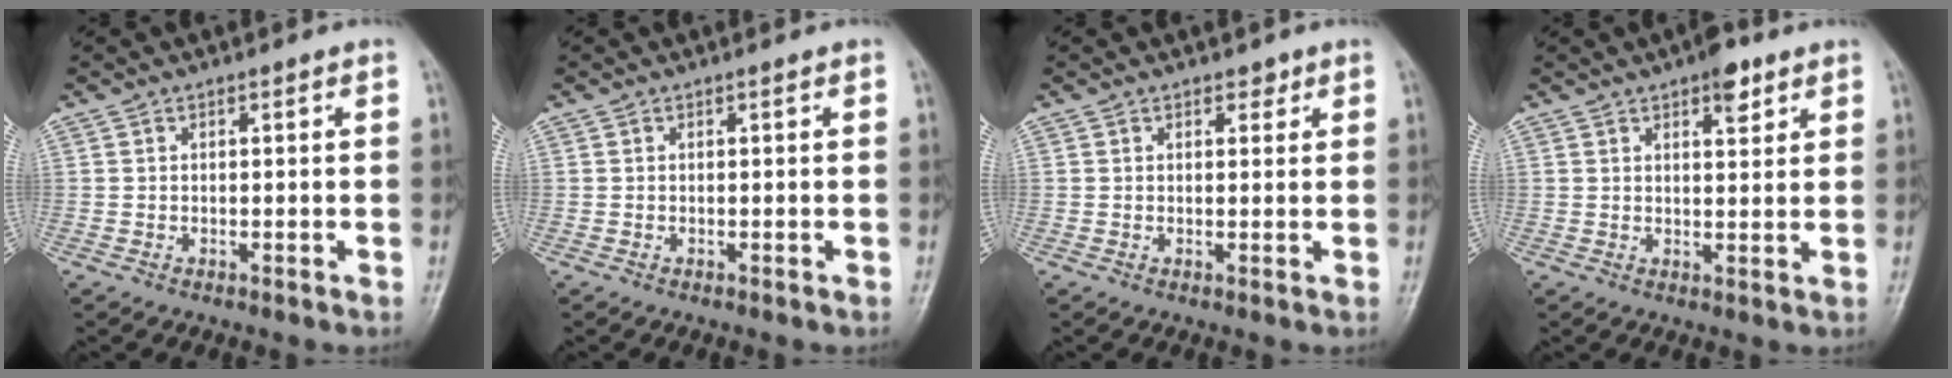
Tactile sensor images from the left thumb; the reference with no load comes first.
{"total": 0.0}
{"total": 1.8, "force": [1.1, 1.1, 0.8], "torque": [0.004, -0.005, 0.012]}
{"total": 5.1, "force": [3.1, 2.2, 3.4], "torque": [-0.032, -0.013, 0.039]}